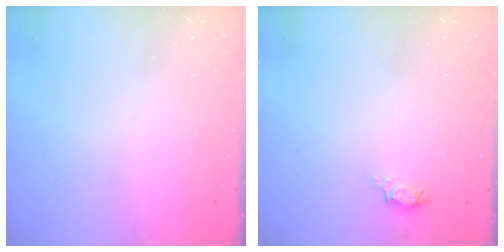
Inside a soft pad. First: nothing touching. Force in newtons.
{"total": 5.2, "press": 4.9, "slide": 1.7}